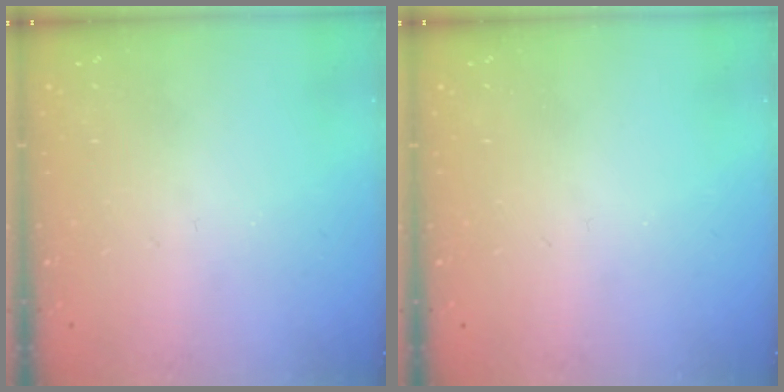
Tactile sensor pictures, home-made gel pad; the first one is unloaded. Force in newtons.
{"total": 0.0}